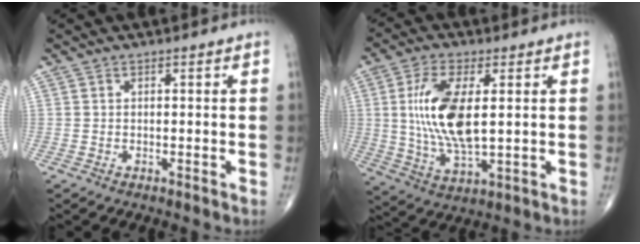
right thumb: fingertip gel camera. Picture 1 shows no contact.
{"total": 13.6, "force": [1.8, 5.6, 12.3], "torque": [-0.251, -0.015, 0.039]}